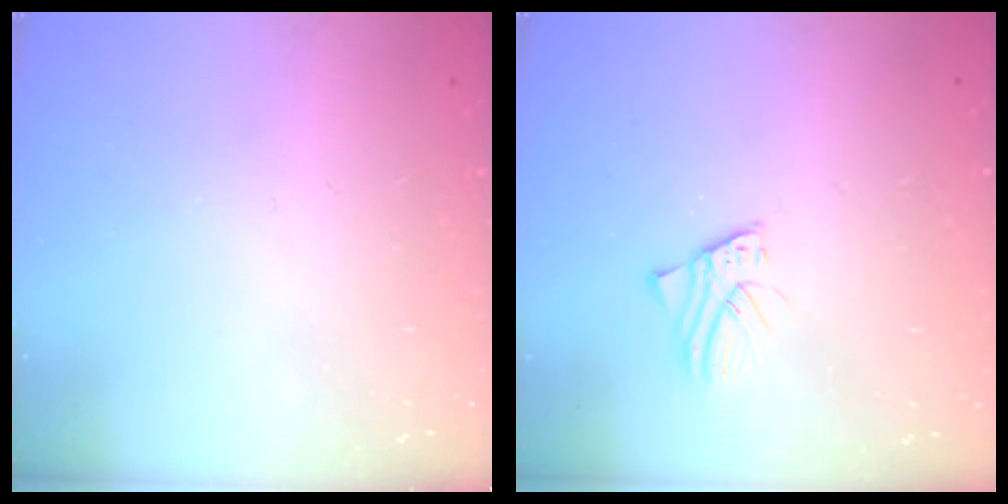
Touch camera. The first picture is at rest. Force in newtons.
{"total": 1.8, "press": 1.8, "slide": 0.1}